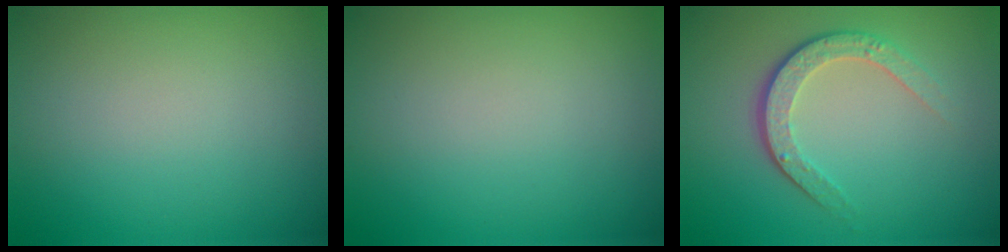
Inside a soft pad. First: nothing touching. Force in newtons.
{"total": 0.0}
{"total": 3.4, "press": 2.6, "slide": 2.3}